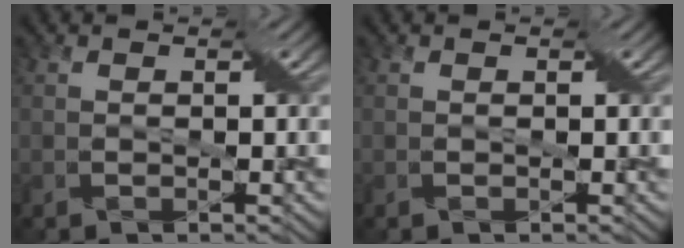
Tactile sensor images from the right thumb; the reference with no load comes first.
{"total": 0.0}